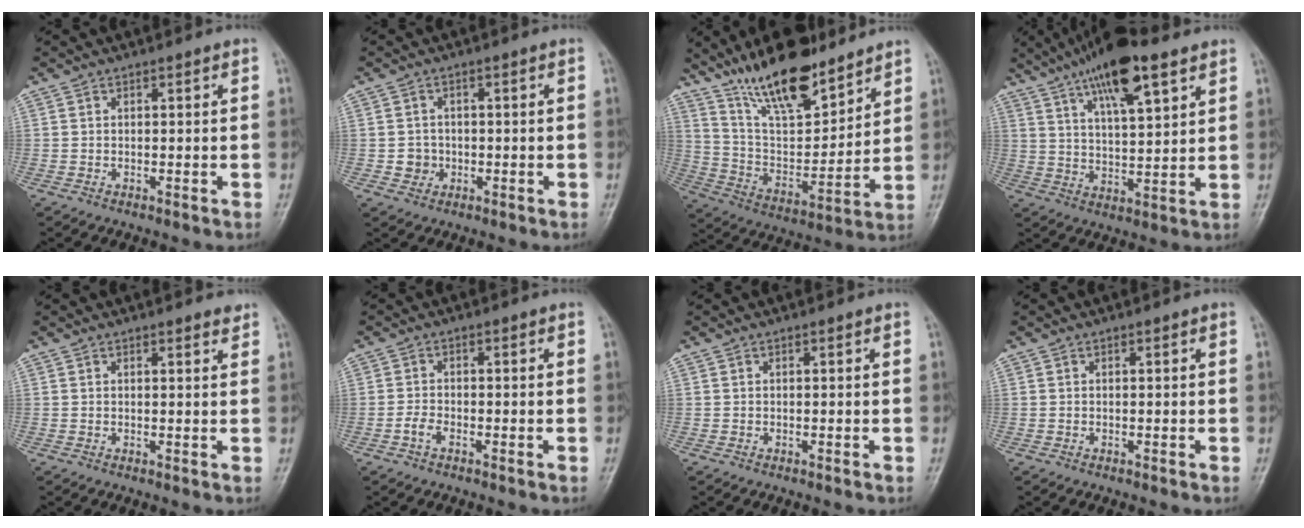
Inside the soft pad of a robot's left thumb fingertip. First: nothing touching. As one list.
[{"total": 2.8, "force": [-0.5, 2.6, 0.6], "torque": [0.006, 0.007, -0.007]}, {"total": 18.5, "force": [13.9, 6.2, 10.5], "torque": [-0.139, -0.077, 0.252]}, {"total": 15.4, "force": [9.2, 4.6, 11.5], "torque": [-0.177, -0.025, 0.156]}, {"total": 1.9, "force": [1.6, 0.4, 0.8], "torque": [-0.006, -0.007, 0.020]}, {"total": 1.9, "force": [-1.1, 1.0, 1.3], "torque": [-0.029, 0.007, -0.024]}, {"total": 0.0}, {"total": 0.0}]